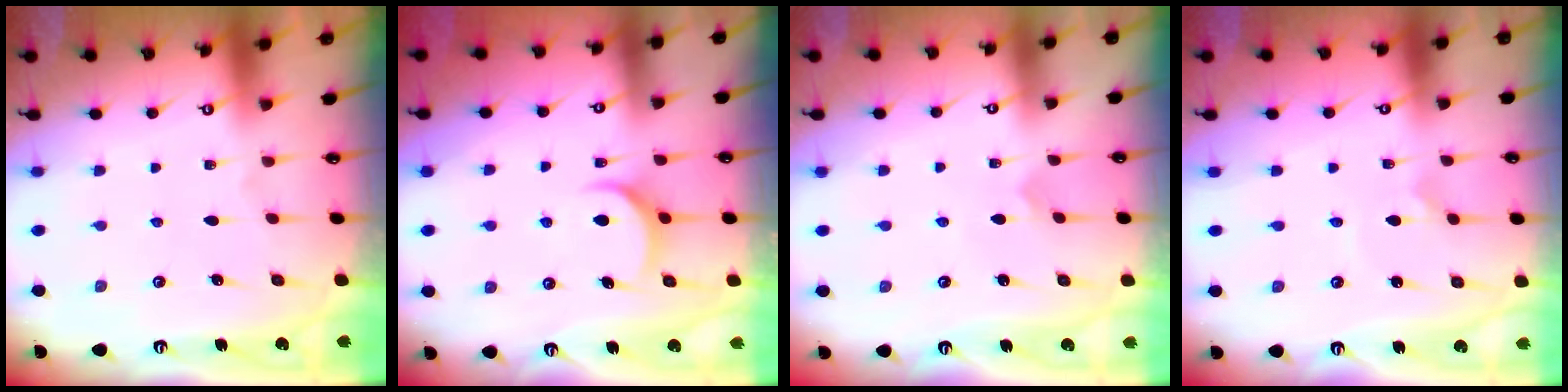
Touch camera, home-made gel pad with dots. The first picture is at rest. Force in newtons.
{"total": 6.6, "press": 6.6, "slide": 0.5}
{"total": 2.3, "press": 2.3, "slide": 0.2}
{"total": 2.2, "press": 2.2, "slide": 0.1}